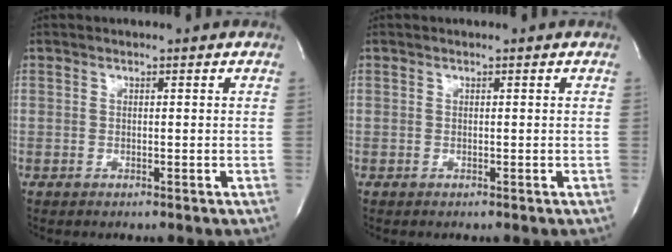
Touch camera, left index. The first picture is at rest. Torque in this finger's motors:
{"motor_torque": [0.00, 0.00, -0.03, 0.00]}